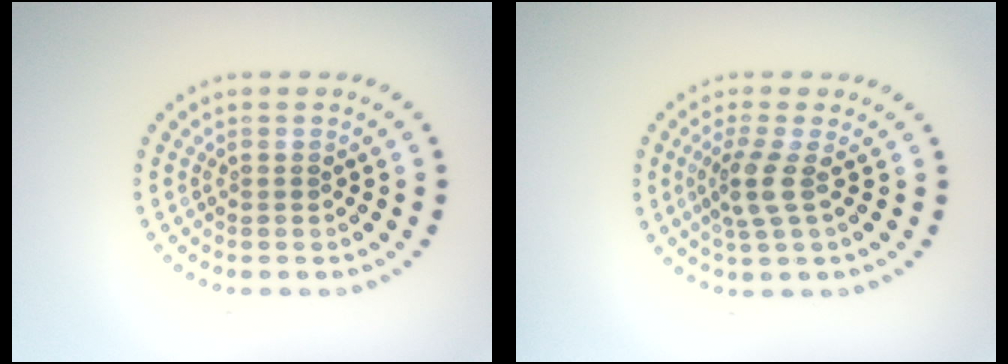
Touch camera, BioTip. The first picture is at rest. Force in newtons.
{"total": 2.5, "press": 1.9, "slide": 1.6}